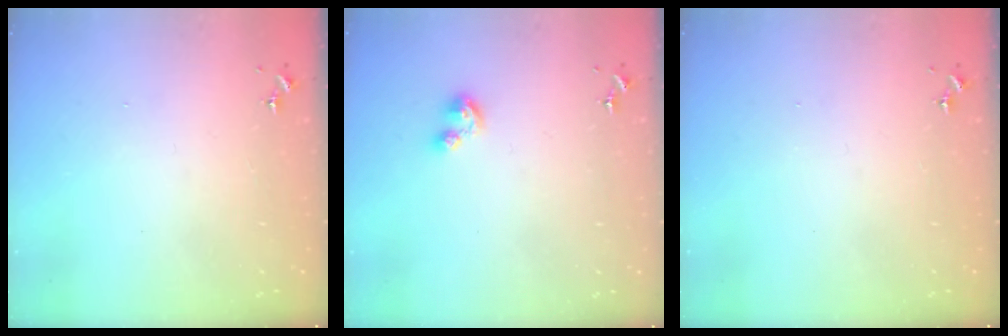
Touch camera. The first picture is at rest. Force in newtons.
{"total": 5.1, "press": 5.1, "slide": 0.6}
{"total": 0.0}